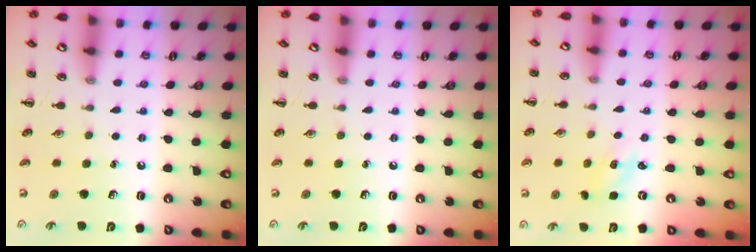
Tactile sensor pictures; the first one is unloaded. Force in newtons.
{"total": 0.0}
{"total": 1.8, "press": 1.7, "slide": 0.5}